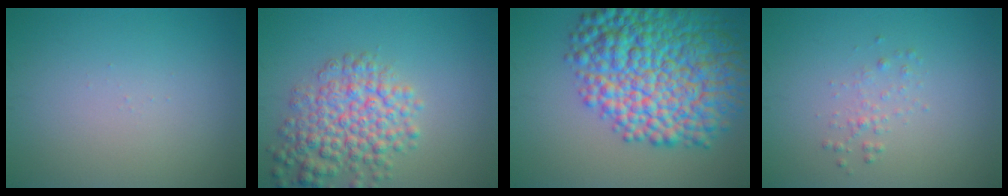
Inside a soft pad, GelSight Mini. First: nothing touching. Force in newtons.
{"total": 6.0, "press": 6.0, "slide": 0.2}
{"total": 13.4, "press": 13.4, "slide": 0.0}
{"total": 1.1, "press": 1.1, "slide": 0.0}